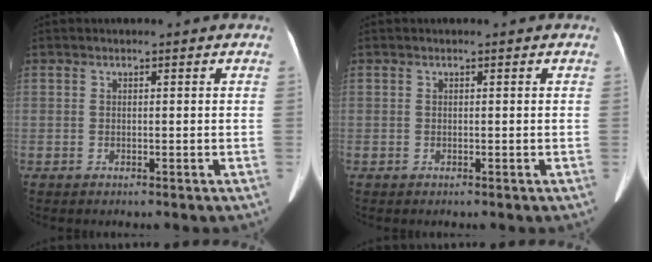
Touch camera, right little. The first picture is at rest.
{"total": 0.0}